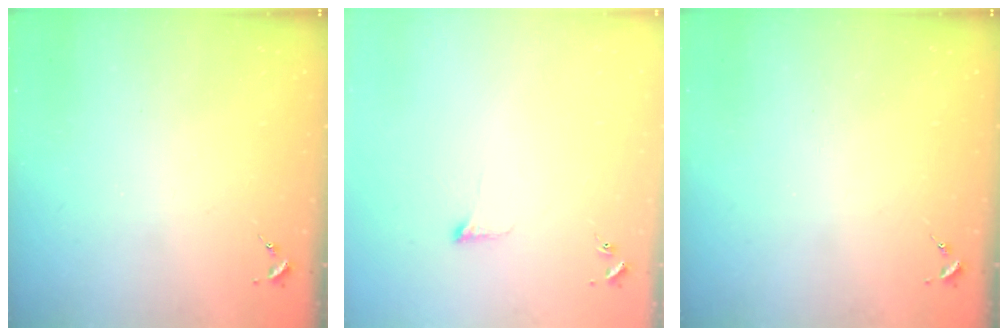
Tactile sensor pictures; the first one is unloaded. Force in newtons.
{"total": 4.8, "press": 4.8, "slide": 0.7}
{"total": 0.0}